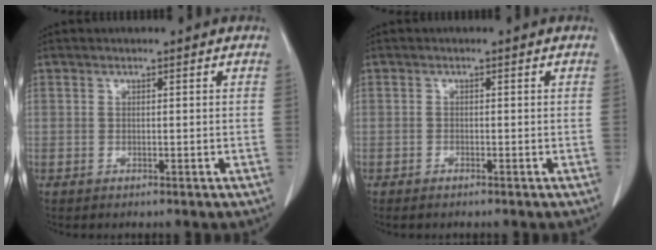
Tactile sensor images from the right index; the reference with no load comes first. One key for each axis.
{"total": 0.9, "fx": -0.7, "fy": 0.2, "fz": 0.4, "tx": -0.010, "ty": -0.002, "tz": -0.010}